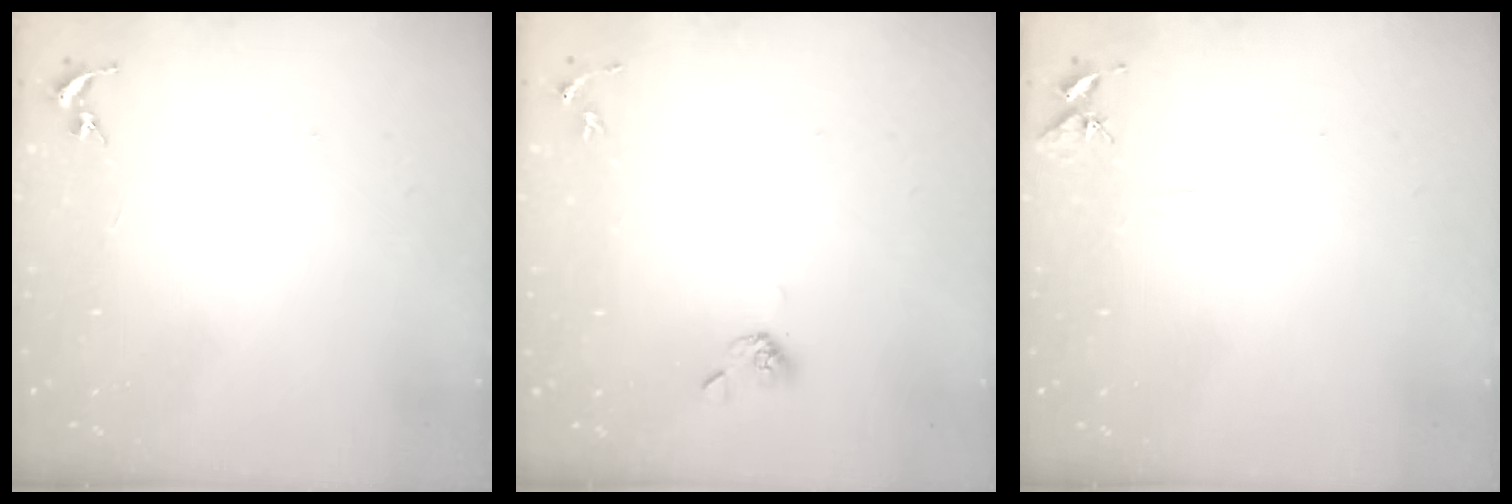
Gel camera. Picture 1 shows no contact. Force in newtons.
{"total": 5.8, "press": 5.5, "slide": 1.8}
{"total": 6.1, "press": 6.0, "slide": 0.6}